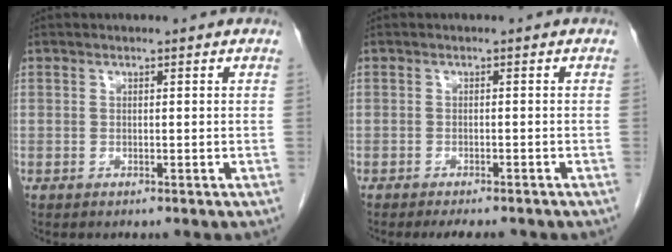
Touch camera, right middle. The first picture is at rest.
{"total": 5.0, "force": [-4.4, 1.1, 2.2], "torque": [-0.025, -0.007, -0.058]}